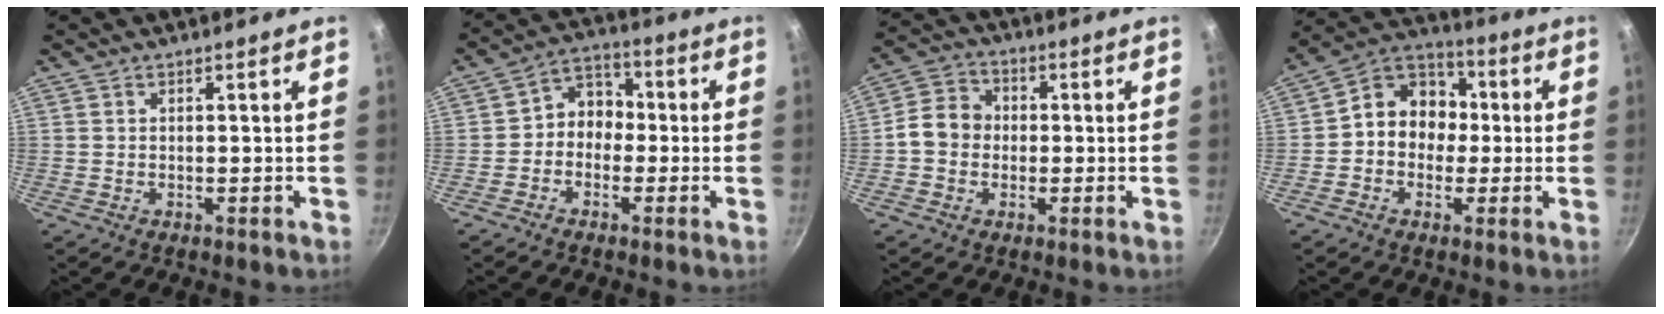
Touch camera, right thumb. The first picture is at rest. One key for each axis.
{"total": 6.6, "fx": -1.0, "fy": 5.5, "fz": 3.5, "tx": -0.015, "ty": 0.031, "tz": -0.036}
{"total": 7.5, "fx": -0.5, "fy": 6.4, "fz": 3.8, "tx": -0.038, "ty": 0.018, "tz": -0.027}
{"total": 11.3, "fx": -0.1, "fy": 9.6, "fz": 5.9, "tx": -0.045, "ty": 0.036, "tz": -0.027}